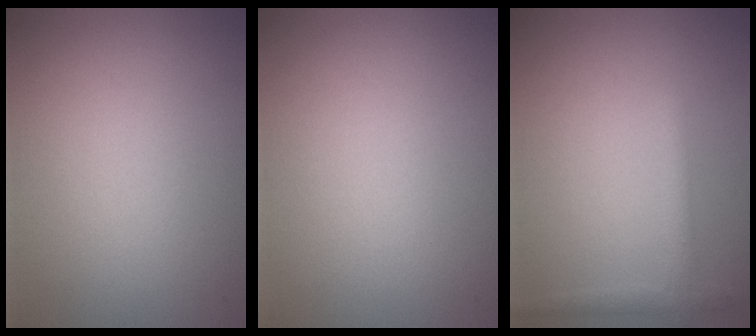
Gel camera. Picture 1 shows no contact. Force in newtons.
{"total": 0.0}
{"total": 1.7, "press": 1.7, "slide": 0.1}